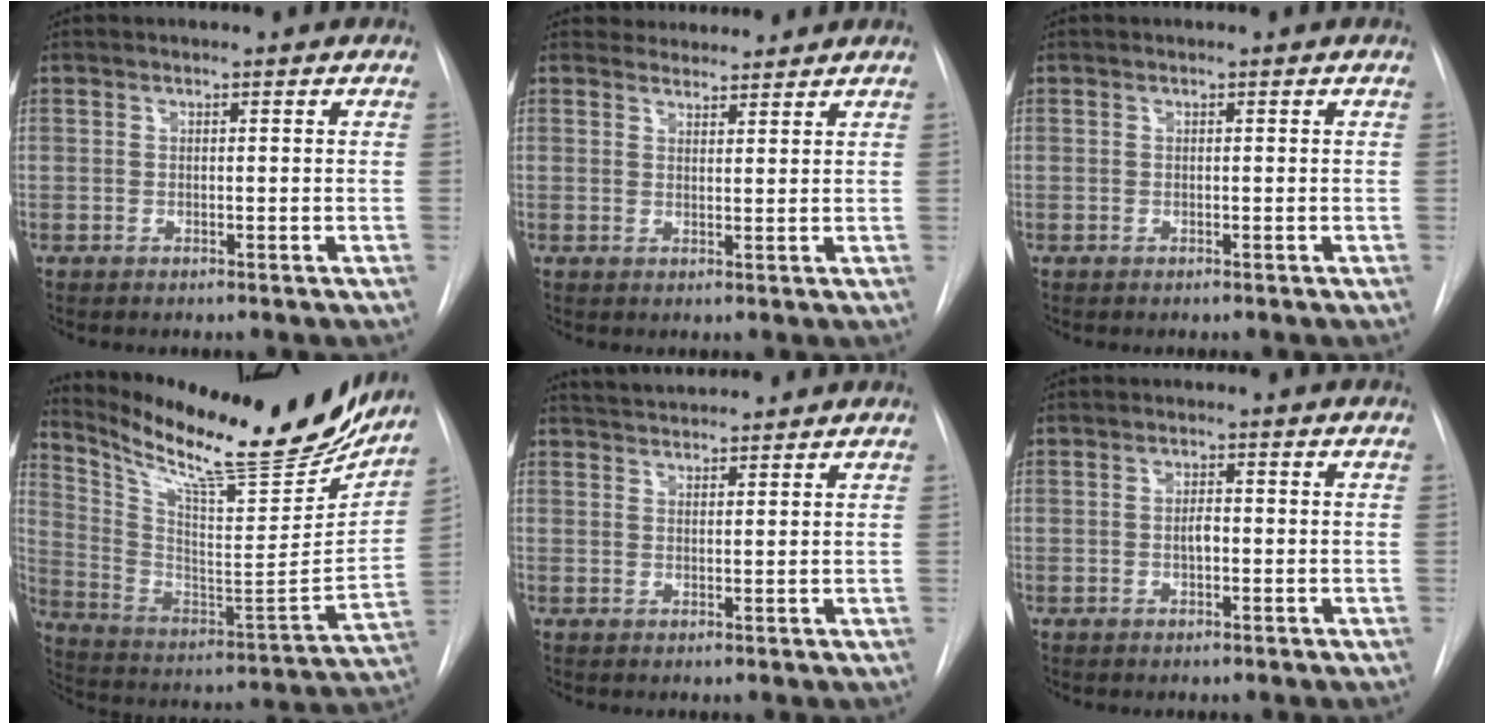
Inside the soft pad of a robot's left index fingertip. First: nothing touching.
{"total": 4.2, "force": [4.1, 0.9, -0.2], "torque": [0.002, 0.013, 0.061]}
{"total": 0.0}
{"total": 26.7, "force": [22.8, 3.9, 13.4], "torque": [-0.231, -0.060, 0.338]}
{"total": 5.9, "force": [5.7, 0.7, 1.4], "torque": [-0.030, 0.031, 0.092]}
{"total": 1.8, "force": [-0.2, 0.7, 1.6], "torque": [-0.029, 0.002, -0.003]}